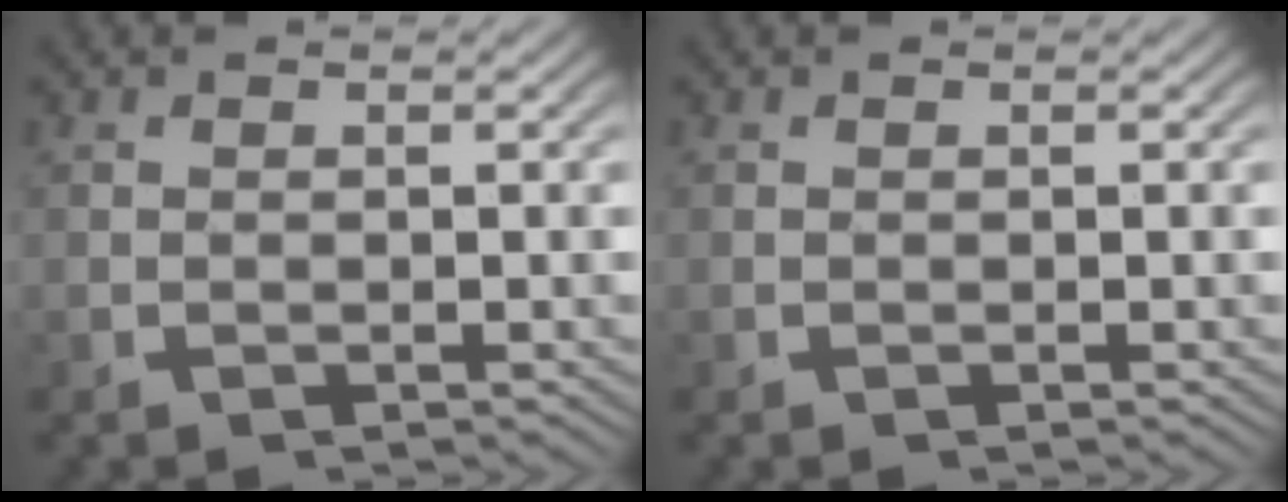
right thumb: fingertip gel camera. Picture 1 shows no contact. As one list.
[{"total": 0.0}]